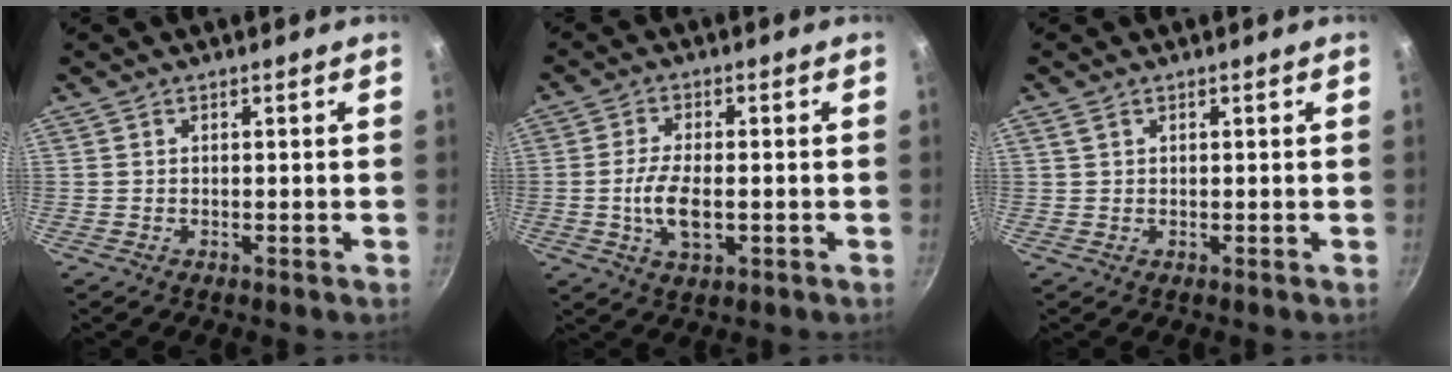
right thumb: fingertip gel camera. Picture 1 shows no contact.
{"total": 7.9, "force": [-1.4, 3.6, 6.9], "torque": [-0.134, 0.004, -0.029]}
{"total": 1.2, "force": [0.6, 0.8, 0.6], "torque": [-0.012, 0.001, 0.012]}